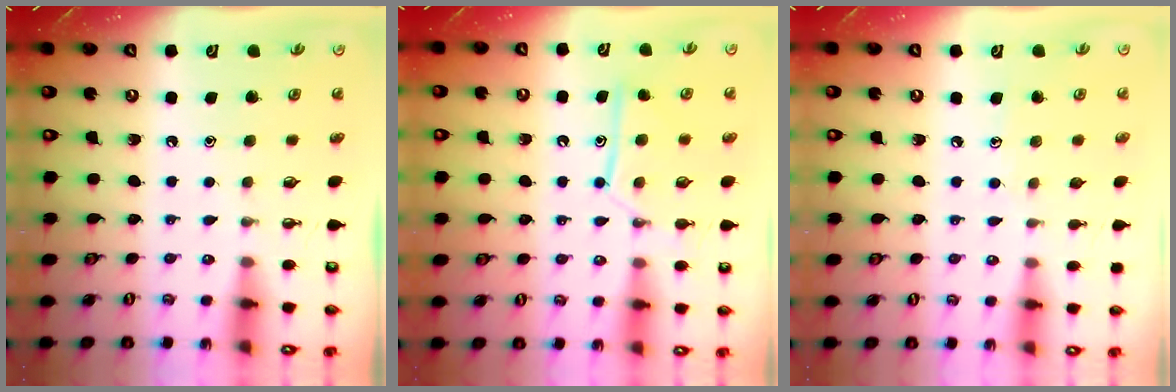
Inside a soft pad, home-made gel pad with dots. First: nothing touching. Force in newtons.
{"total": 10.4, "press": 10.4, "slide": 0.6}
{"total": 4.8, "press": 4.8, "slide": 0.5}